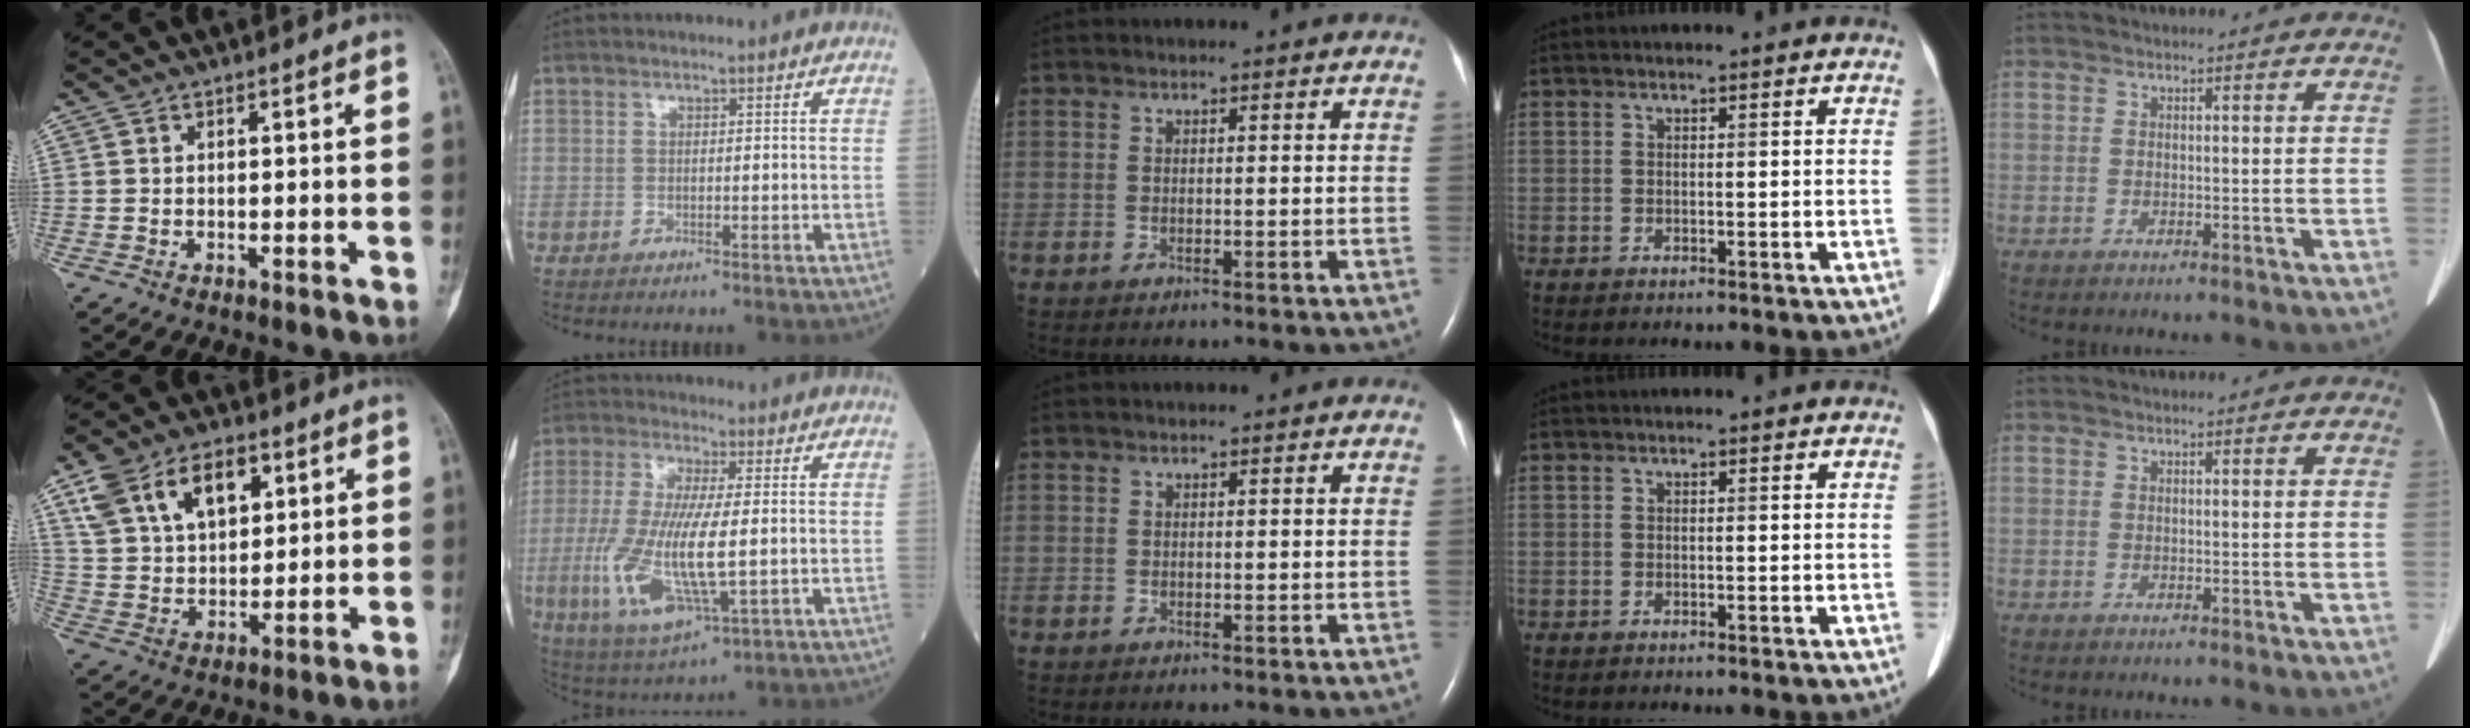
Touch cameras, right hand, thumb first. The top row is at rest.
{"thumb": {"total": 14.5, "force": [6.8, 8.9, 9.3], "torque": [-0.138, -0.010, 0.134]}, "index": {"total": 13.7, "force": [-1.8, 3.3, 13.2], "torque": [-0.285, -0.018, -0.027]}}